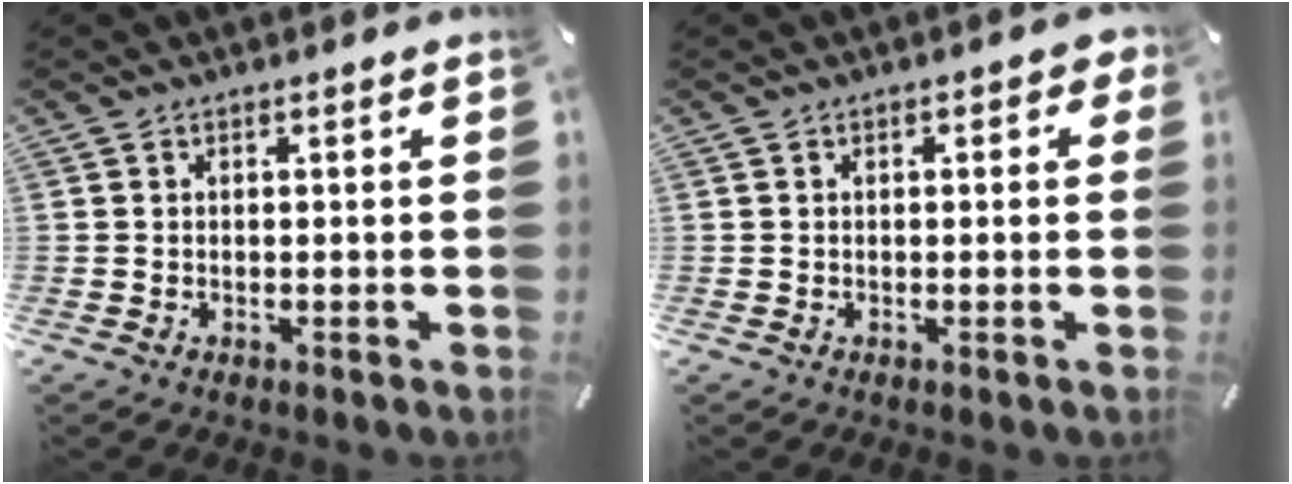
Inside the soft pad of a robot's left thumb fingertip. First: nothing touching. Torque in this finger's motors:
{"motor_torque": [0.04, -0.03, 0.13, 0.13, 0.00]}